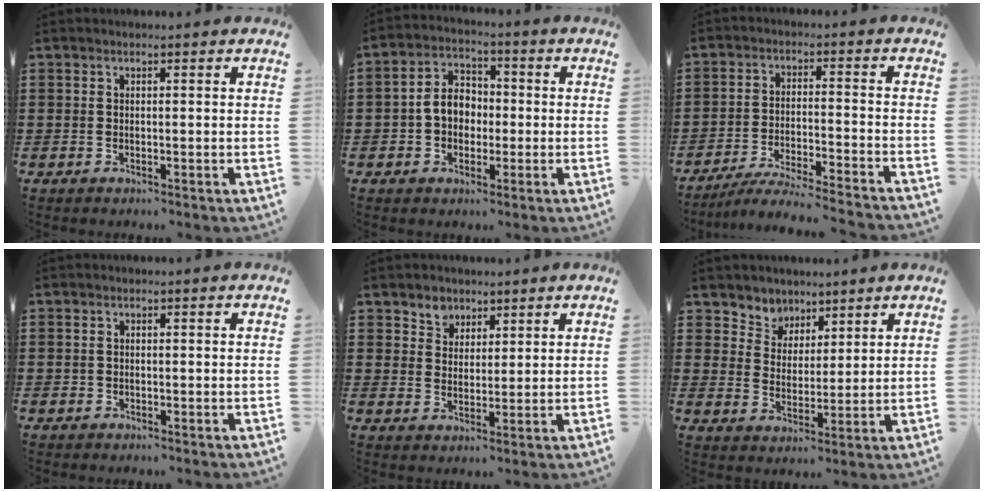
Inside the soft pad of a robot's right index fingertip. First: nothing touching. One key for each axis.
{"total": 5.6, "fx": -0.8, "fy": 4.4, "fz": 3.4, "tx": -0.080, "ty": 0.011, "tz": -0.018}
{"total": 5.3, "fx": -5.0, "fy": -0.3, "fz": 1.8, "tx": -0.046, "ty": -0.015, "tz": -0.102}
{"total": 0.6, "fx": 0.0, "fy": 0.5, "fz": 0.1, "tx": -0.004, "ty": 0.004, "tz": -0.001}
{"total": 3.8, "fx": 2.6, "fy": 2.8, "fz": -0.1, "tx": -0.017, "ty": 0.008, "tz": 0.048}
{"total": 5.0, "fx": 3.8, "fy": 3.0, "fz": -0.9, "tx": -0.013, "ty": -0.013, "tz": 0.070}